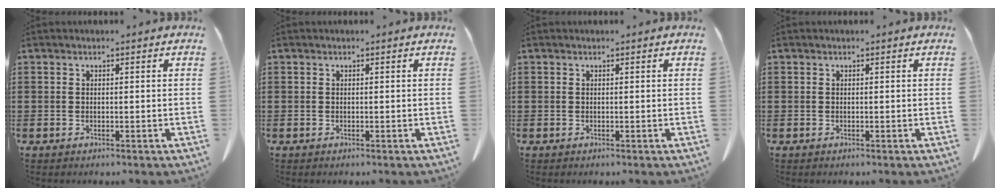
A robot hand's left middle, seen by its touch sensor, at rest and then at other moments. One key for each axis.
{"total": 0.0}
{"total": 0.0}
{"total": 0.0}